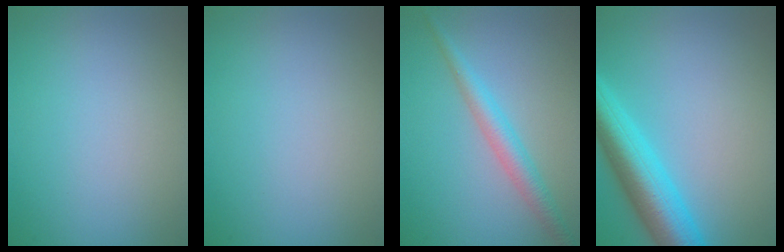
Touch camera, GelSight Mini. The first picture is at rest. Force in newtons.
{"total": 0.0}
{"total": 2.8, "press": 2.8, "slide": 0.1}
{"total": 7.1, "press": 7.0, "slide": 0.3}